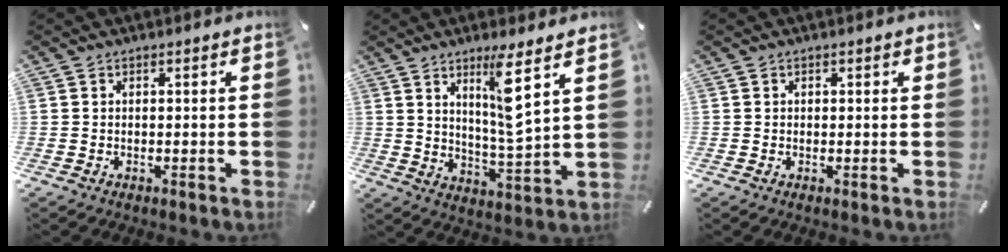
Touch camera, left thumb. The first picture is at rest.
{"total": 10.7, "force": [5.3, 1.4, 9.2], "torque": [-0.148, -0.030, 0.082]}
{"total": 0.6, "force": [0.1, 0.6, 0.2], "torque": [-0.005, 0.004, 0.001]}